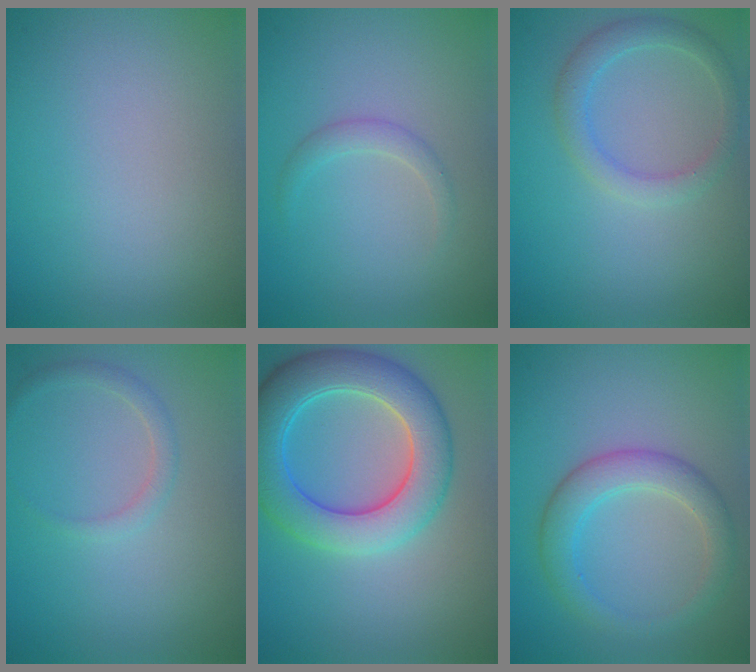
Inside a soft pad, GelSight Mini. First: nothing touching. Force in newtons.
{"total": 1.2, "press": 1.2, "slide": 0.0}
{"total": 2.5, "press": 2.5, "slide": 0.2}
{"total": 1.3, "press": 1.3, "slide": 0.1}
{"total": 7.5, "press": 7.5, "slide": 0.2}
{"total": 3.7, "press": 3.7, "slide": 0.1}